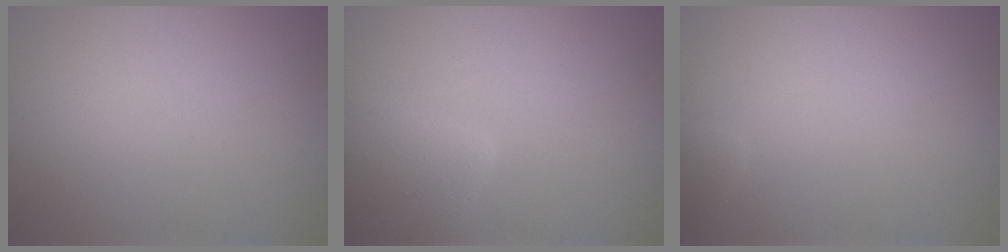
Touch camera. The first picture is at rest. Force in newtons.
{"total": 3.8, "press": 3.8, "slide": 0.3}
{"total": 0.7, "press": 0.7, "slide": 0.1}